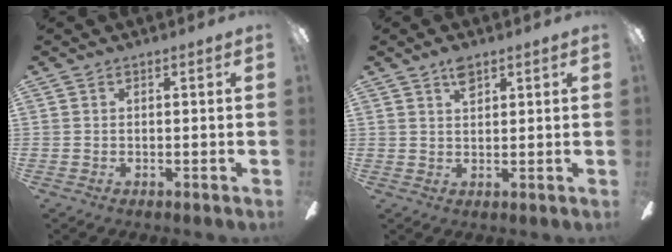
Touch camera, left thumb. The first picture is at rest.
{"total": 3.7, "force": [2.3, 1.8, 2.2], "torque": [-0.034, -0.002, 0.038]}